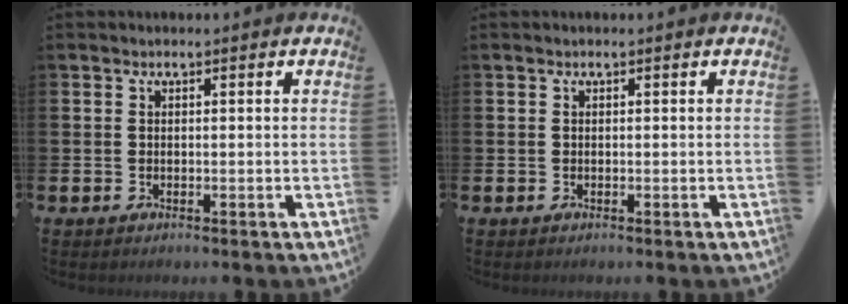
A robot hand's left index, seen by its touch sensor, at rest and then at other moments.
{"total": 0.0}